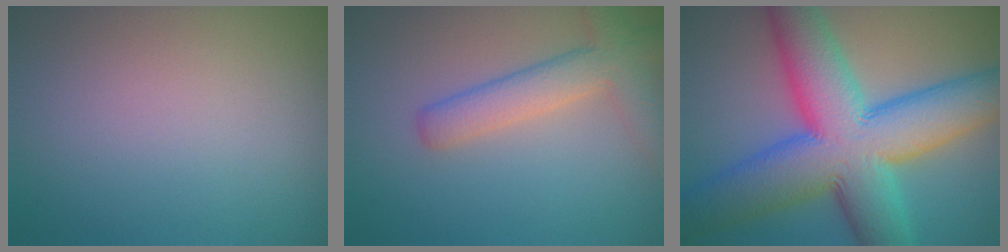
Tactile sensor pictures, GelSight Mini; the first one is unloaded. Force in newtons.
{"total": 4.3, "press": 4.3, "slide": 0.2}
{"total": 14.5, "press": 14.5, "slide": 0.1}